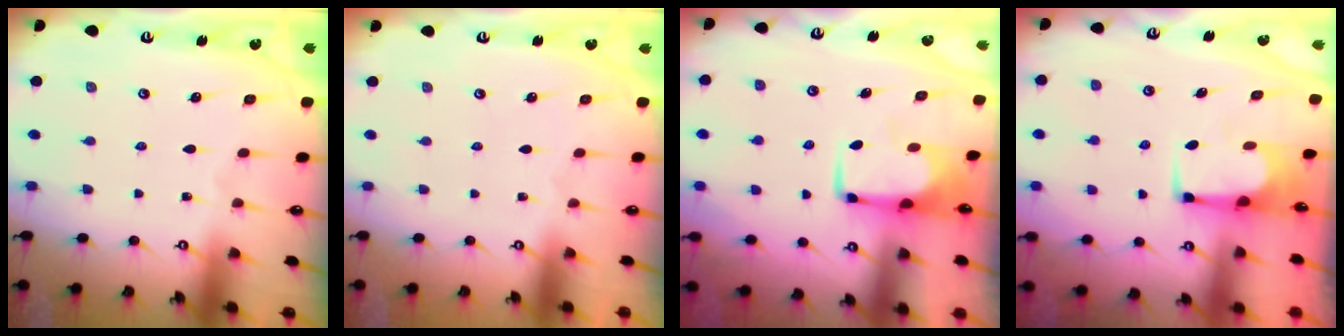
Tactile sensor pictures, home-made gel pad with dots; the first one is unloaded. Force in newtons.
{"total": 1.5, "press": 1.4, "slide": 0.6}
{"total": 0.5, "press": 0.5, "slide": 0.2}
{"total": 1.8, "press": 1.7, "slide": 0.3}